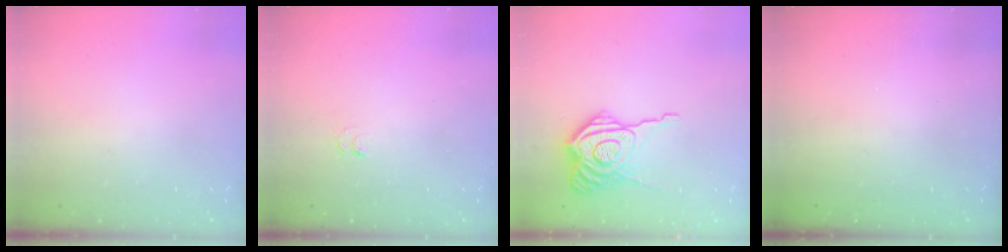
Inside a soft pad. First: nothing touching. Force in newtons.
{"total": 4.2, "press": 4.1, "slide": 0.5}
{"total": 12.9, "press": 12.8, "slide": 1.3}
{"total": 2.3, "press": 2.2, "slide": 0.8}